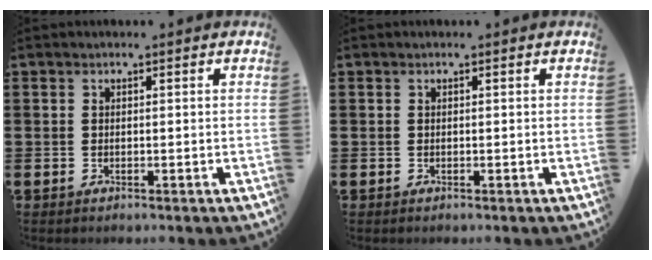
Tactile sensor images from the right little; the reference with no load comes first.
{"total": 0.0}